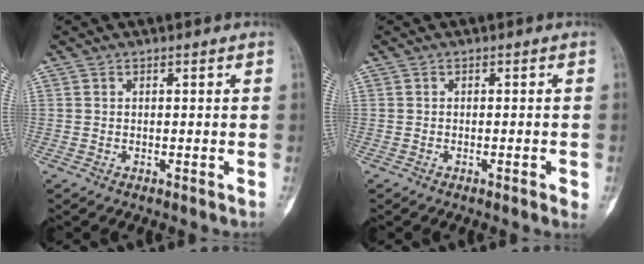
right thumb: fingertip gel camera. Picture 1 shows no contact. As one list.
[{"total": 1.7, "force": [-0.6, 0.4, 1.5], "torque": [-0.022, -0.002, -0.007]}]